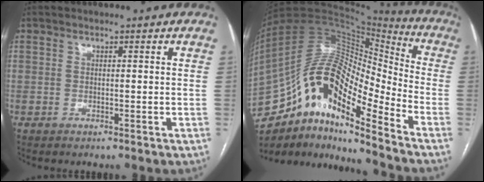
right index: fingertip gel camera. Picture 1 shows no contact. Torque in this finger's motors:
{"motor_torque": [1.02, -1.12, 1.05, 0.21]}